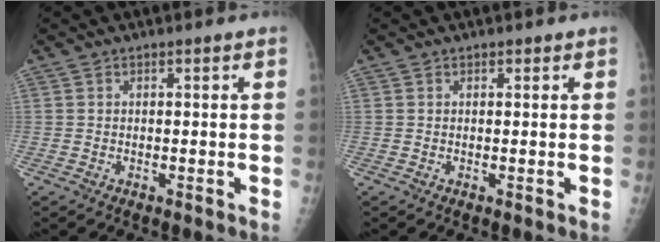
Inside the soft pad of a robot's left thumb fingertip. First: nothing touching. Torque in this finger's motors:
{"motor_torque": [0.18, 0.02, -0.18, -0.02, 0.00]}